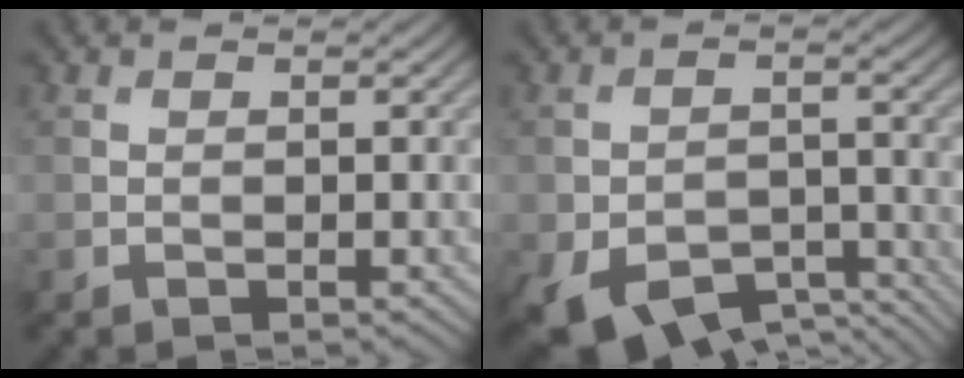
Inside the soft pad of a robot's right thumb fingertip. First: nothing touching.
{"total": 9.6, "force": [-6.2, 5.1, 5.2], "torque": [-0.106, -0.035, -0.092]}